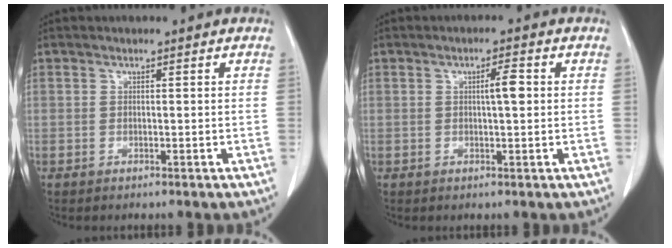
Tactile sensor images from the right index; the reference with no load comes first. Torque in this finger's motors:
{"motor_torque": [0.17, 0.20, 0.09, 0.03]}